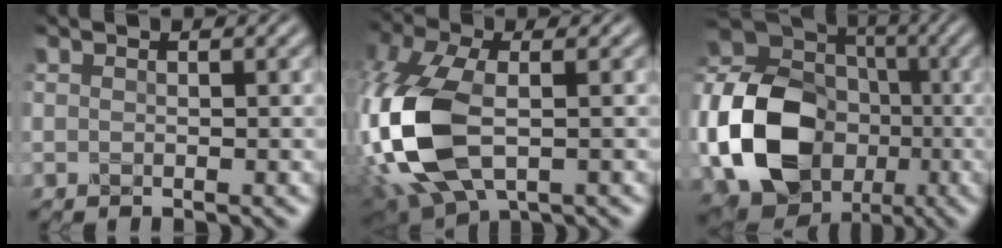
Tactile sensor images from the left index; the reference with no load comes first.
{"total": 13.1, "force": [-2.6, 7.4, 10.5], "torque": [-0.279, -0.016, -0.046]}
{"total": 15.3, "force": [-3.8, 12.1, 8.5], "torque": [-0.194, -0.025, -0.068]}